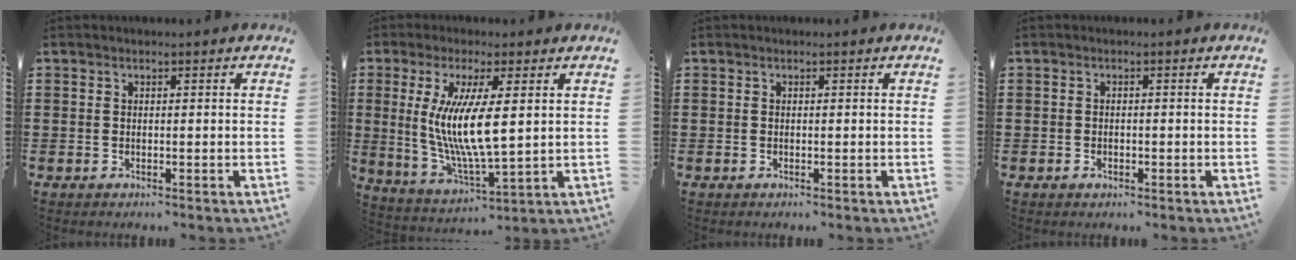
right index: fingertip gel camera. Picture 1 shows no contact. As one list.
[{"total": 9.8, "force": [1.6, 2.4, 9.3], "torque": [-0.203, -0.012, 0.024]}, {"total": 0.0}, {"total": 0.5, "force": [-0.3, 0.4, 0.1], "torque": [-0.003, 0.002, -0.007]}]